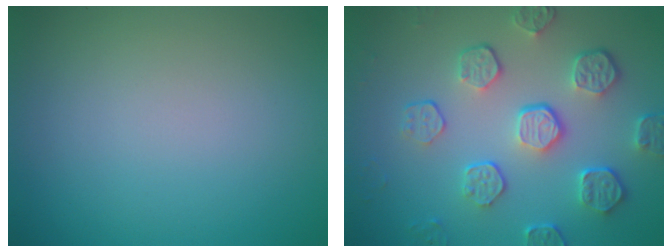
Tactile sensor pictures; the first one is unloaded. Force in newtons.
{"total": 5.8, "press": 4.2, "slide": 4.0}